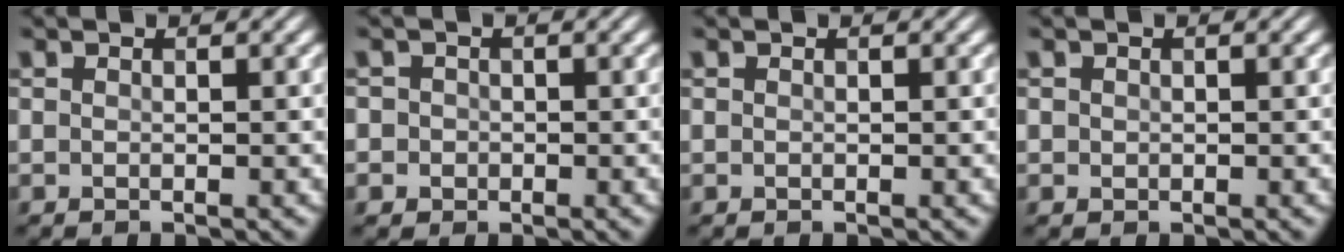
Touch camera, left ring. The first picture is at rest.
{"total": 1.6, "force": [-0.1, 1.6, 0.3], "torque": [0.011, 0.002, -0.010]}
{"total": 0.0}
{"total": 0.5, "force": [0.1, 0.5, 0.1], "torque": [0.002, -0.001, 0.001]}